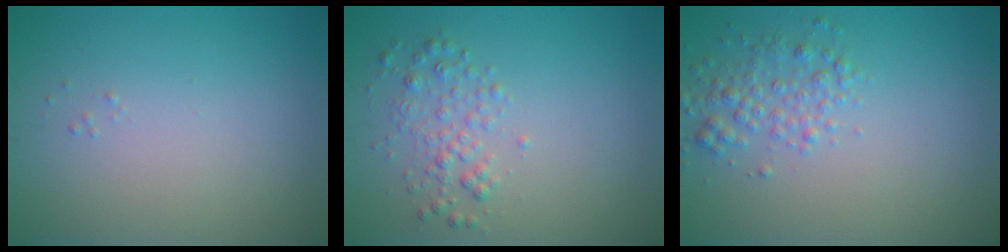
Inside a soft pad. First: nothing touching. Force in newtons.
{"total": 2.0, "press": 2.0, "slide": 0.1}
{"total": 2.5, "press": 2.5, "slide": 0.1}